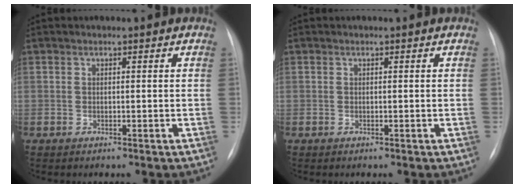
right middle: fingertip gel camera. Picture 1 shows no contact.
{"total": 0.0}